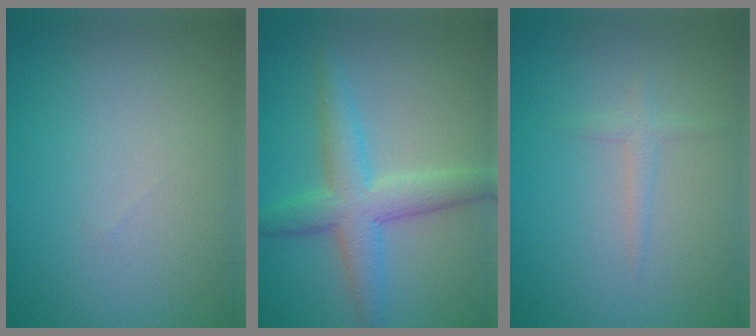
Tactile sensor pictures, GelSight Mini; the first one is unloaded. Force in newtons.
{"total": 4.7, "press": 4.7, "slide": 0.1}
{"total": 1.1, "press": 1.1, "slide": 0.1}